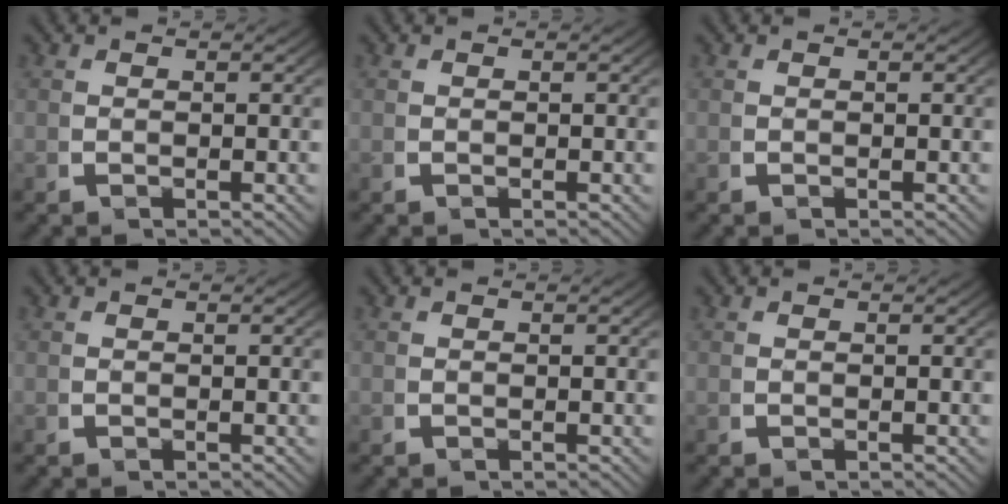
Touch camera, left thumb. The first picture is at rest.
{"total": 0.0}
{"total": 0.0}
{"total": 0.0}
{"total": 0.0}
{"total": 0.0}